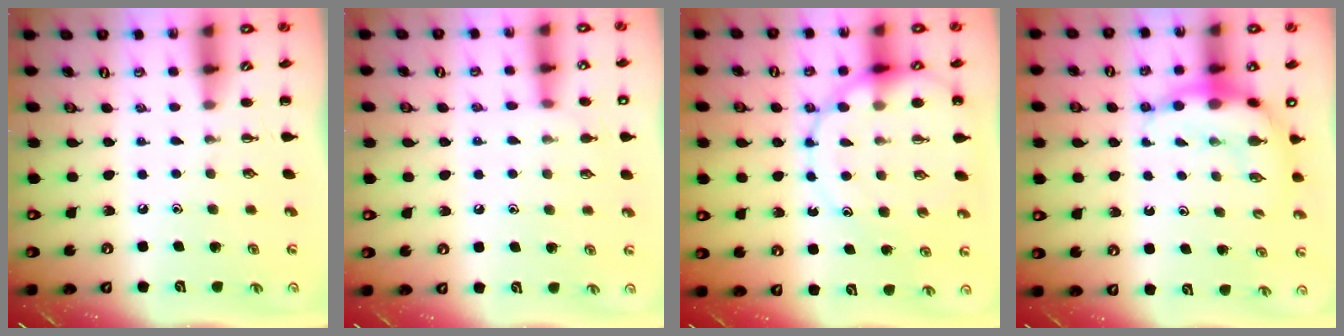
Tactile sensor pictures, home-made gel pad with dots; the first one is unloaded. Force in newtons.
{"total": 7.8, "press": 7.5, "slide": 2.1}
{"total": 16.1, "press": 15.8, "slide": 3.2}
{"total": 8.7, "press": 8.6, "slide": 1.2}